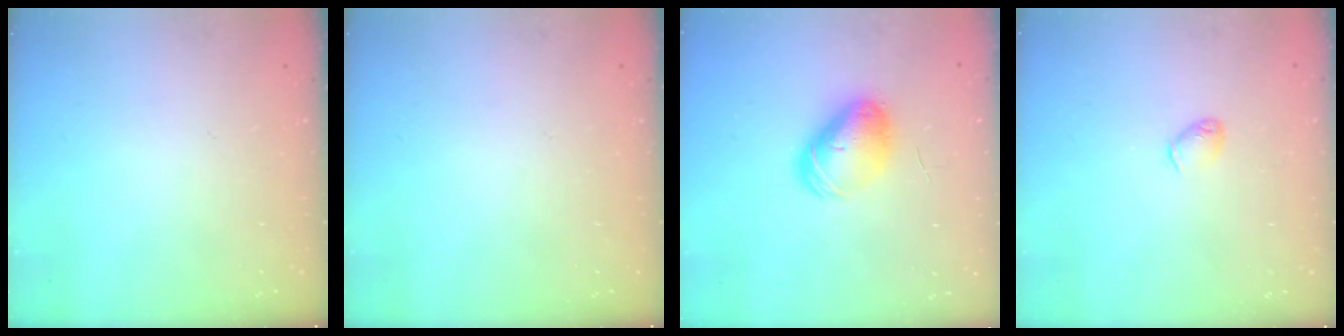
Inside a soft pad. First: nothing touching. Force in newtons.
{"total": 0.0}
{"total": 9.3, "press": 9.2, "slide": 1.3}
{"total": 3.0, "press": 2.9, "slide": 0.7}